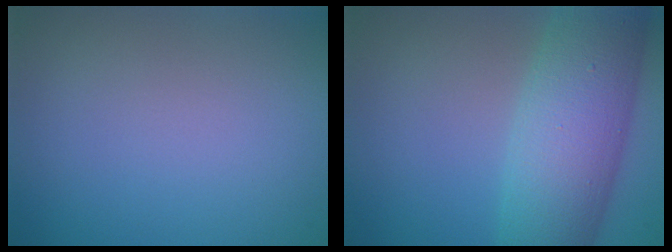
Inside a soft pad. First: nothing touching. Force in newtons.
{"total": 9.0, "press": 9.0, "slide": 0.2}